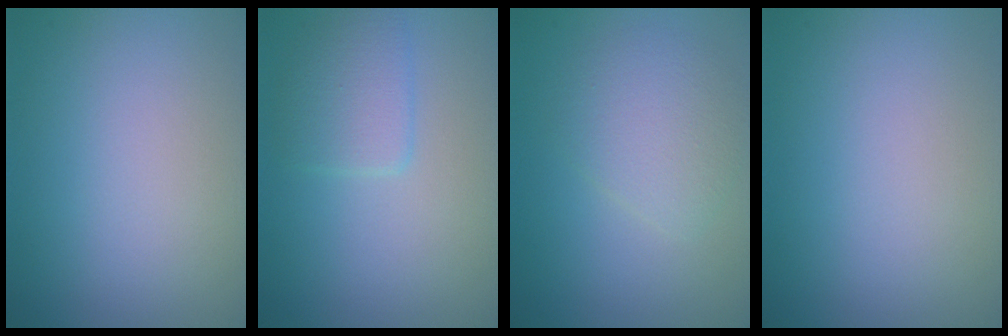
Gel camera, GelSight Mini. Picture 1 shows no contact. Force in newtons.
{"total": 2.4, "press": 2.4, "slide": 0.2}
{"total": 3.0, "press": 3.0, "slide": 0.0}
{"total": 0.0}